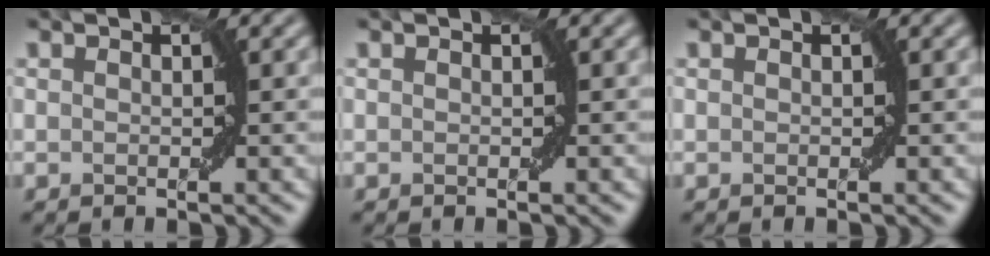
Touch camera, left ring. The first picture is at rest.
{"total": 0.0}
{"total": 0.0}